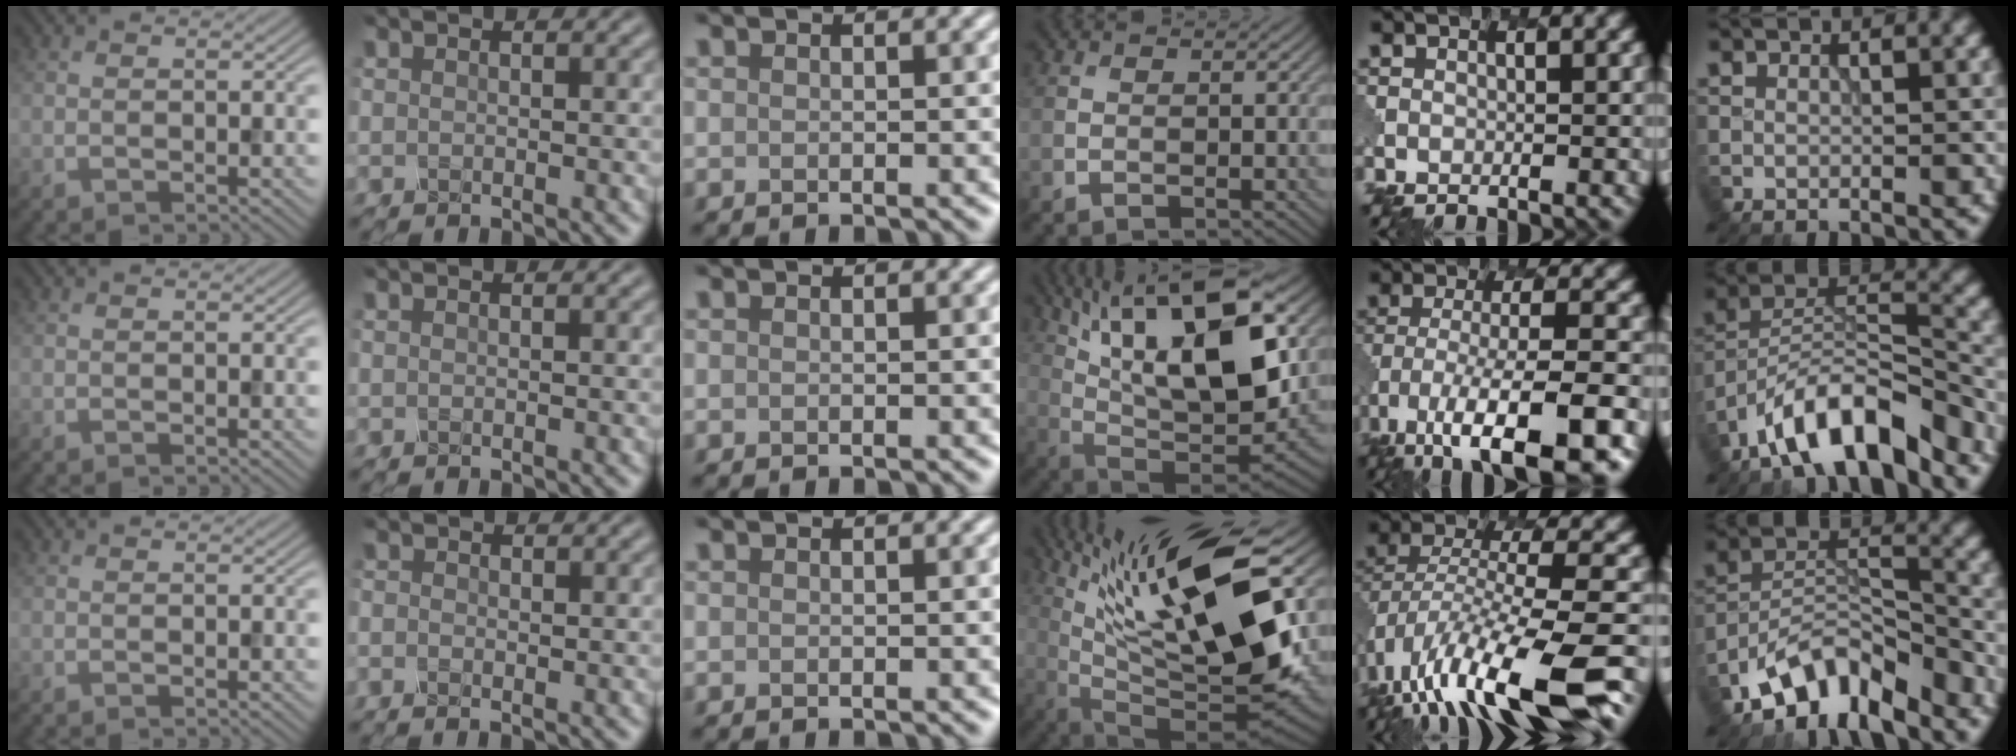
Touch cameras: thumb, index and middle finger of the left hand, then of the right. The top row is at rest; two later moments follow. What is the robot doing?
{"motion": "twist", "object": "rubiks cube"}